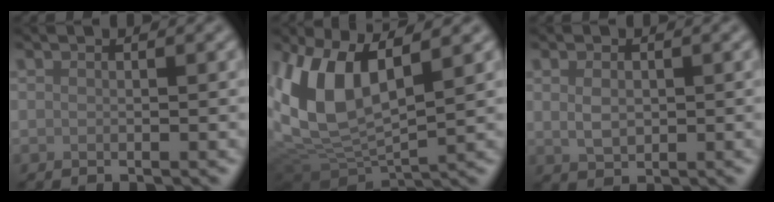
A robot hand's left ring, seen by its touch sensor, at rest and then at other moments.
{"total": 9.9, "force": [1.6, 4.9, 8.5], "torque": [-0.194, -0.006, 0.028]}
{"total": 2.0, "force": [0.3, 1.4, 1.4], "torque": [-0.028, -0.001, 0.009]}